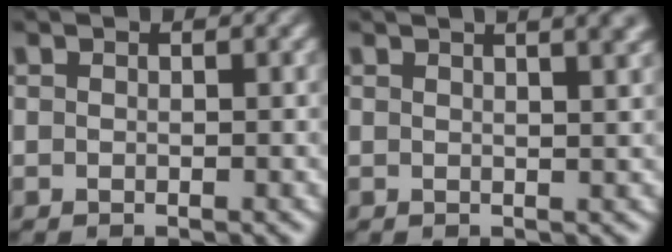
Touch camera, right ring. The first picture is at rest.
{"total": 3.4, "force": [2.2, 0.2, 2.6], "torque": [-0.016, 0.014, 0.030]}